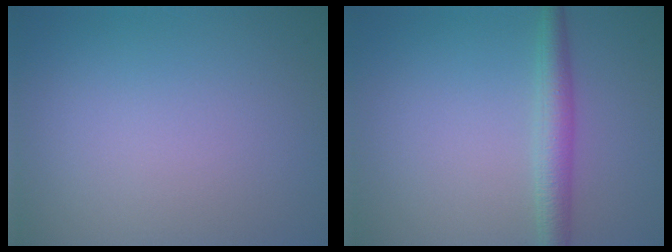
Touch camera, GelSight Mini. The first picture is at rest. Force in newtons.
{"total": 2.8, "press": 2.8, "slide": 0.0}